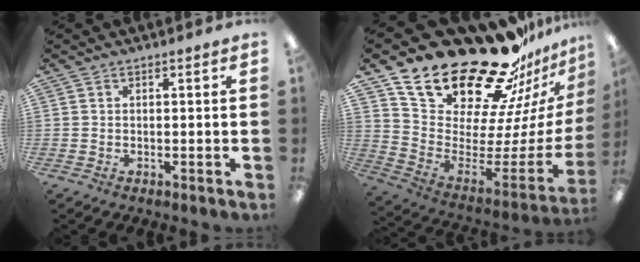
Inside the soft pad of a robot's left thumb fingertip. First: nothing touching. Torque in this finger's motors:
{"motor_torque": [2.50, 2.51, 1.36, -1.41, 0.16]}